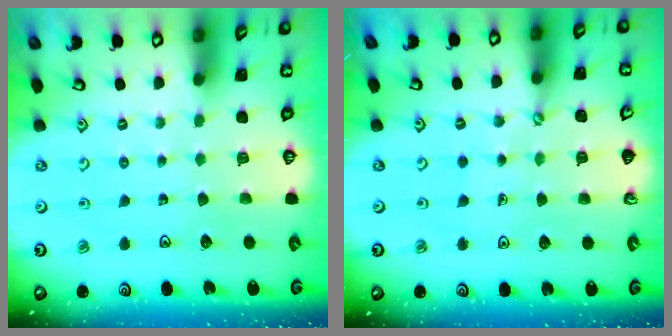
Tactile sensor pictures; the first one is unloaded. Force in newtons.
{"total": 0.5, "press": 0.5, "slide": 0.1}